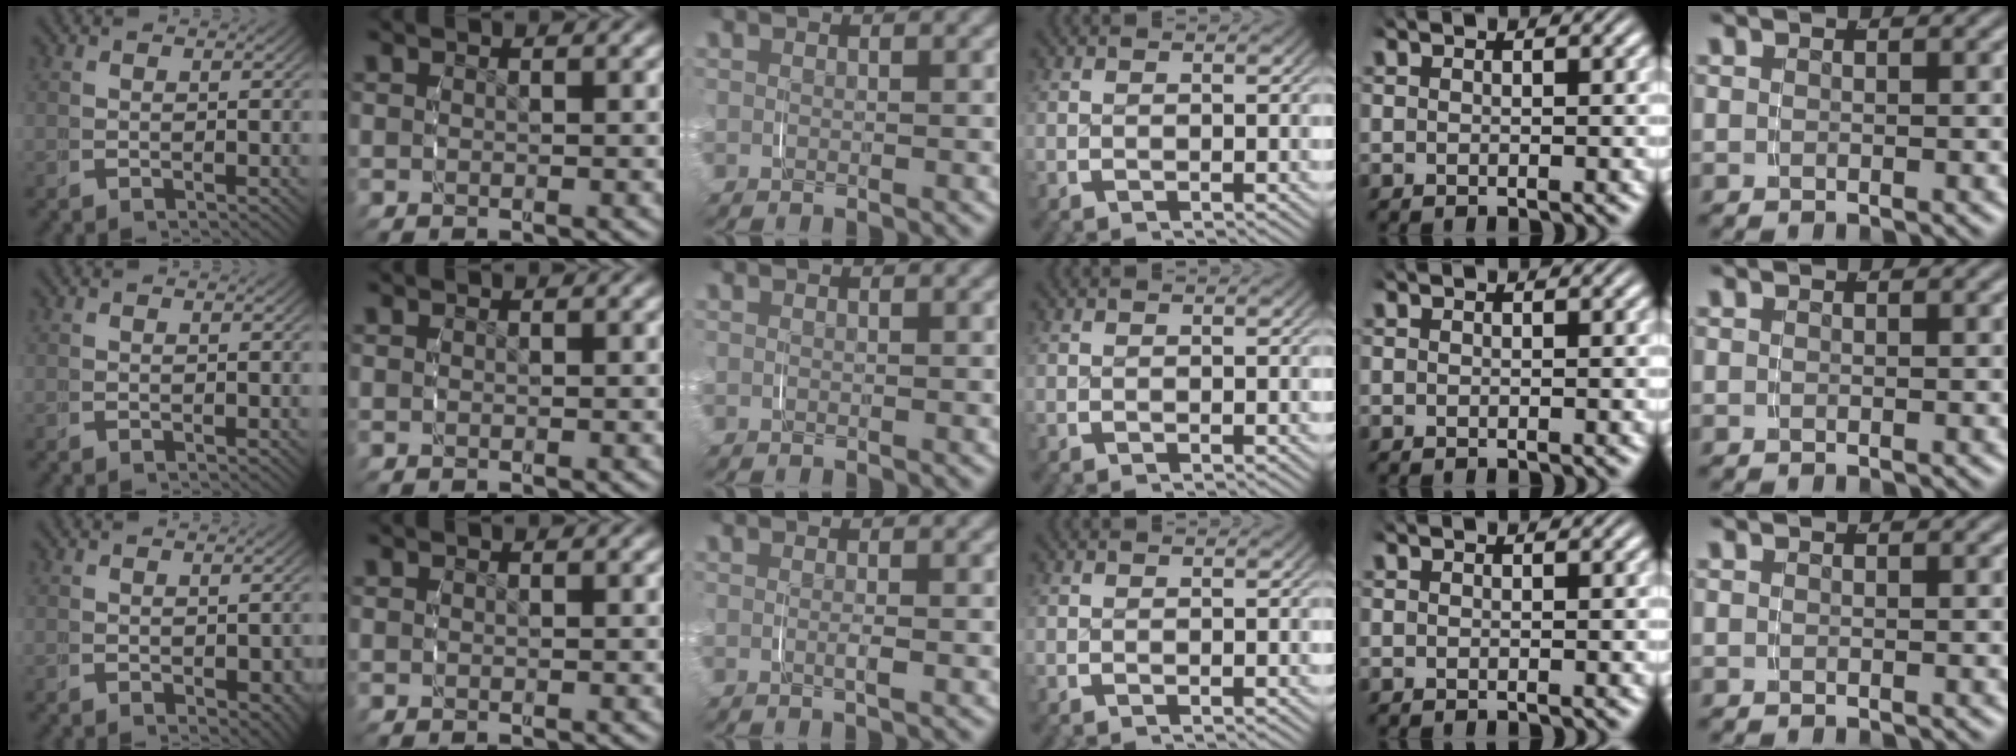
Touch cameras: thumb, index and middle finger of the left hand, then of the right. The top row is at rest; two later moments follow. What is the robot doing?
{"motion": "grasp_and_lifting", "object": "string"}